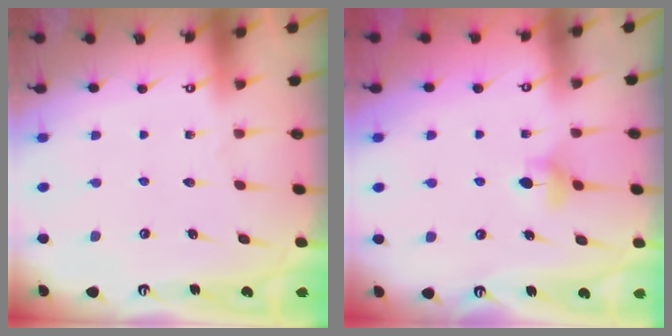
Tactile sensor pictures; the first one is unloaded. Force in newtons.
{"total": 5.0, "press": 4.9, "slide": 0.9}